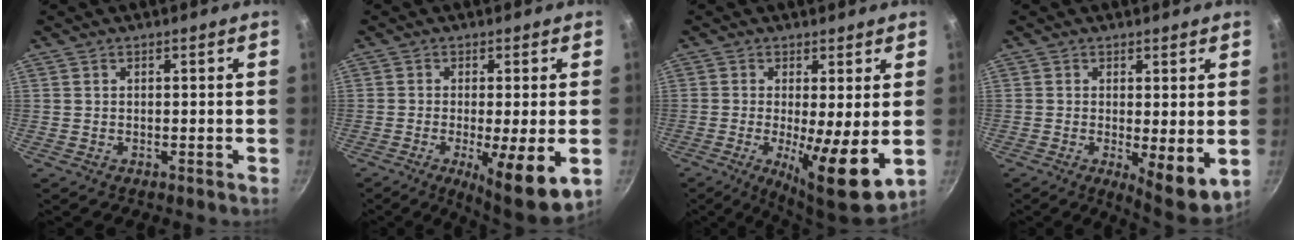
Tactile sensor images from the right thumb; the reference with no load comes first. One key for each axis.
{"total": 11.0, "fx": -2.7, "fy": 2.0, "fz": 10.5, "tx": -0.163, "ty": -0.011, "tz": -0.034}
{"total": 11.3, "fx": -0.9, "fy": 2.5, "fz": 11.0, "tx": -0.174, "ty": -0.019, "tz": -0.009}
{"total": 7.7, "fx": -0.3, "fy": 2.4, "fz": 7.3, "tx": -0.094, "ty": -0.022, "tz": 0.001}